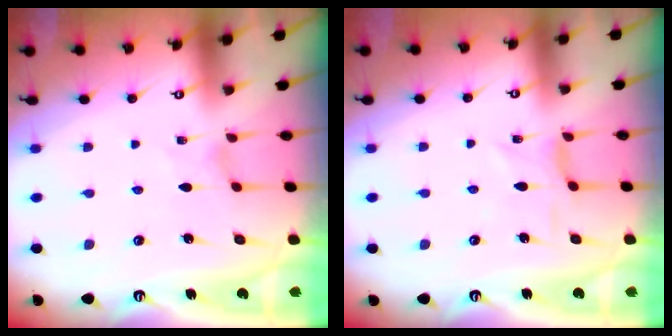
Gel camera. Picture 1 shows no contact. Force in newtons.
{"total": 1.6, "press": 1.5, "slide": 0.5}